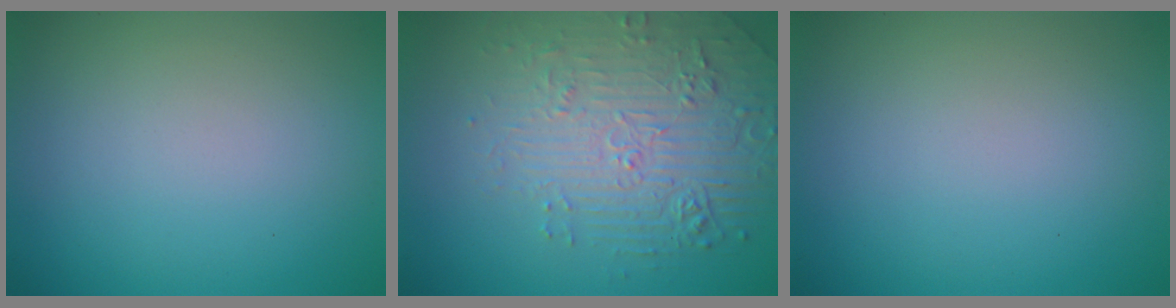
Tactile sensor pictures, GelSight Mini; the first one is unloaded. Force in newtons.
{"total": 4.5, "press": 4.1, "slide": 1.8}
{"total": 0.0}